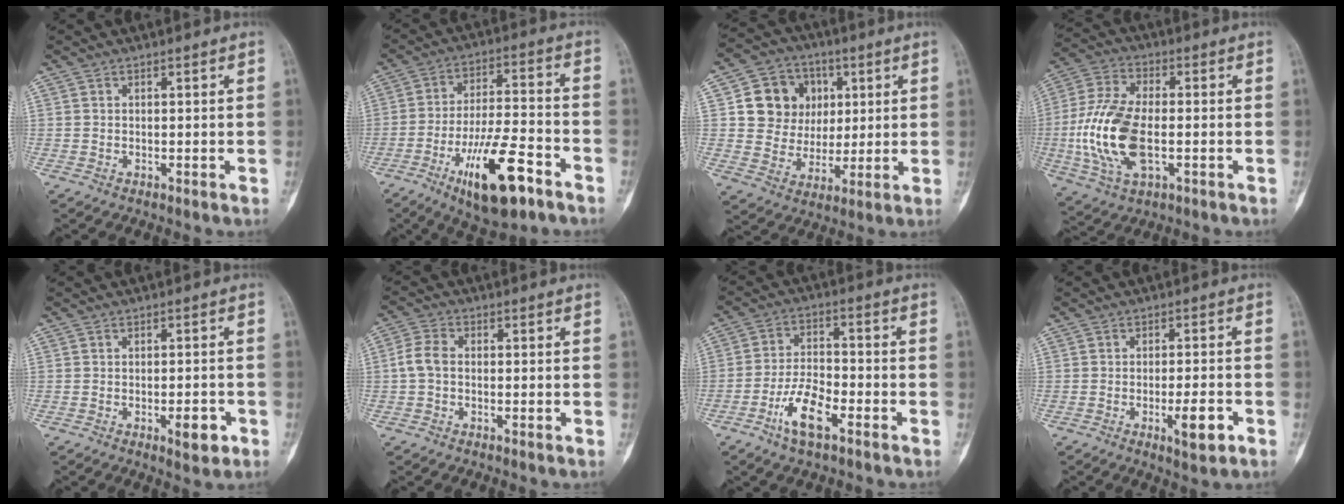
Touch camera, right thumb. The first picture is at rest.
{"total": 16.5, "force": [-8.7, 5.2, 13.0], "torque": [-0.218, 0.048, -0.139]}
{"total": 13.0, "force": [3.4, 11.6, 4.8], "torque": [-0.035, 0.000, 0.063]}
{"total": 15.9, "force": [-2.3, 8.2, 13.4], "torque": [-0.286, 0.008, -0.041]}
{"total": 4.3, "force": [-1.8, 1.6, 3.5], "torque": [-0.040, 0.004, -0.019]}
{"total": 4.1, "force": [-0.3, 2.8, 3.0], "torque": [-0.062, 0.010, -0.014]}
{"total": 8.7, "force": [-4.6, 3.3, 6.6], "torque": [-0.124, 0.023, -0.087]}
{"total": 5.6, "force": [-2.3, 1.4, 4.9], "torque": [-0.071, 0.003, -0.029]}